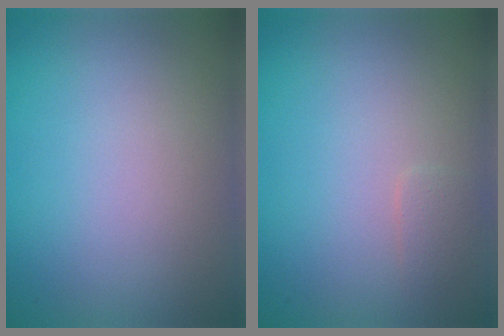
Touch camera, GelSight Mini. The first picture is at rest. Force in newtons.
{"total": 0.9, "press": 0.9, "slide": 0.1}